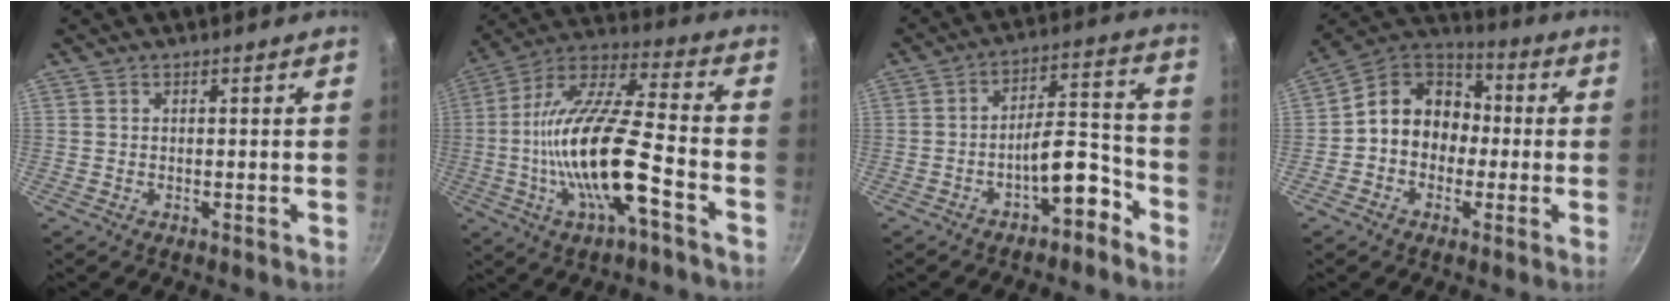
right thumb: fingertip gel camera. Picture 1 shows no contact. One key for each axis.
{"total": 19.9, "fx": -5.7, "fy": 5.7, "fz": 18.2, "tx": -0.341, "ty": 0.037, "tz": -0.117}
{"total": 9.1, "fx": -5.3, "fy": 3.5, "fz": 6.5, "tx": -0.074, "ty": 0.074, "tz": -0.072}
{"total": 12.3, "fx": -0.7, "fy": 10.3, "fz": 6.7, "tx": -0.063, "ty": 0.040, "tz": -0.036}